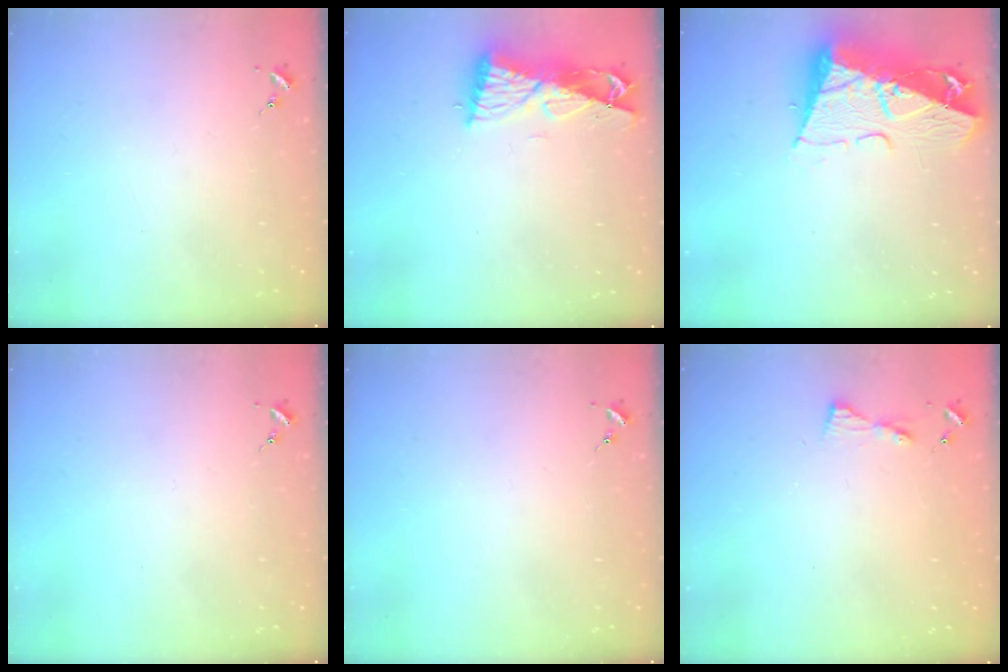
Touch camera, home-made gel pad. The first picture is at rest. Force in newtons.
{"total": 9.6, "press": 9.5, "slide": 1.2}
{"total": 17.4, "press": 17.3, "slide": 1.6}
{"total": 0.0}
{"total": 0.0}
{"total": 4.7, "press": 4.7, "slide": 0.5}